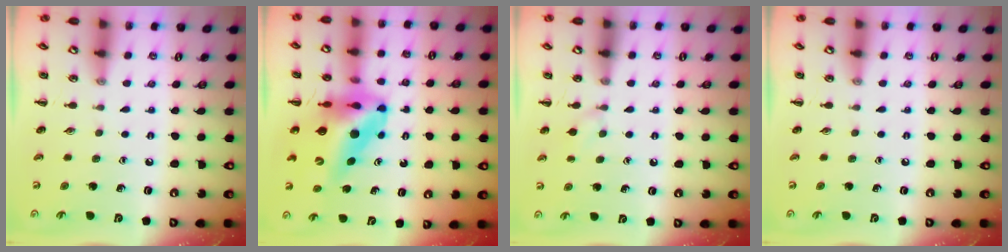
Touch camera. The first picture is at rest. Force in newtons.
{"total": 13.9, "press": 13.2, "slide": 4.2}
{"total": 5.4, "press": 5.1, "slide": 2.0}
{"total": 0.0}